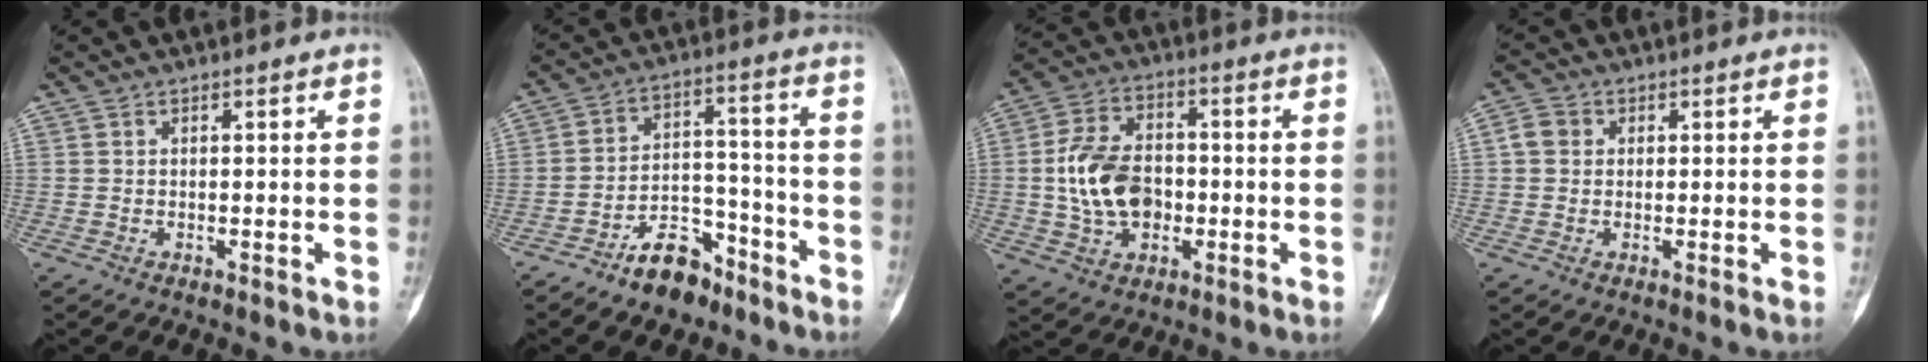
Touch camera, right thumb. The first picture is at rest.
{"total": 10.1, "force": [-7.3, 5.3, 4.6], "torque": [-0.053, 0.069, -0.127]}
{"total": 12.5, "force": [-1.1, 8.6, 8.9], "torque": [-0.144, 0.021, -0.021]}
{"total": 2.8, "force": [0.3, 2.4, 1.4], "torque": [-0.022, 0.011, 0.000]}